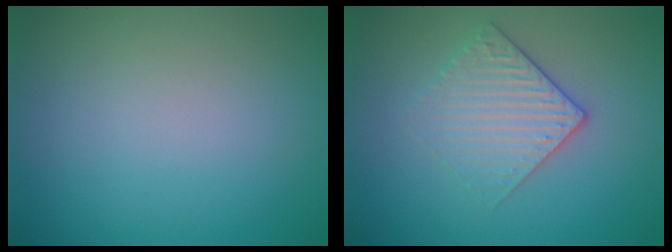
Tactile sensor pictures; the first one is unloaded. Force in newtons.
{"total": 3.0, "press": 2.7, "slide": 1.3}